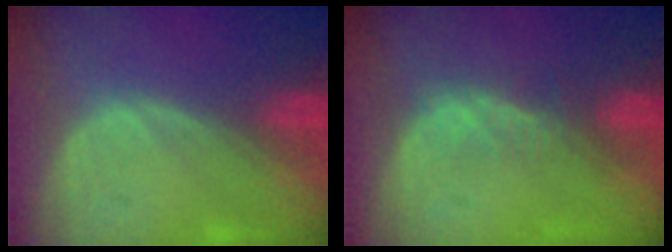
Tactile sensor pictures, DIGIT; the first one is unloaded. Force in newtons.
{"total": 2.8, "press": 2.3, "slide": 1.7}